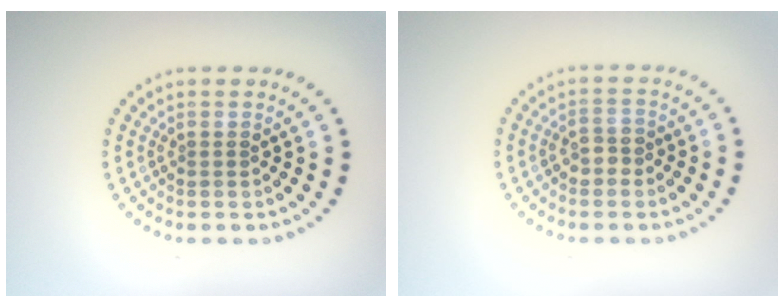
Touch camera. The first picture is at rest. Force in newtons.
{"total": 1.7, "press": 1.6, "slide": 0.5}